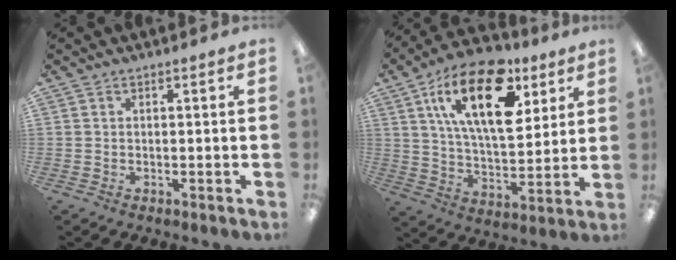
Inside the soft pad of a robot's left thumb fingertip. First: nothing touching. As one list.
[{"total": 22.6, "force": [11.1, 10.8, 16.4], "torque": [-0.282, -0.039, 0.183]}]